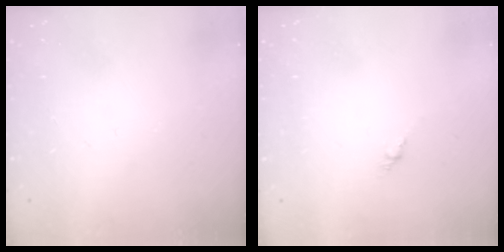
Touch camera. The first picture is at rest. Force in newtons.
{"total": 1.5, "press": 1.4, "slide": 0.6}